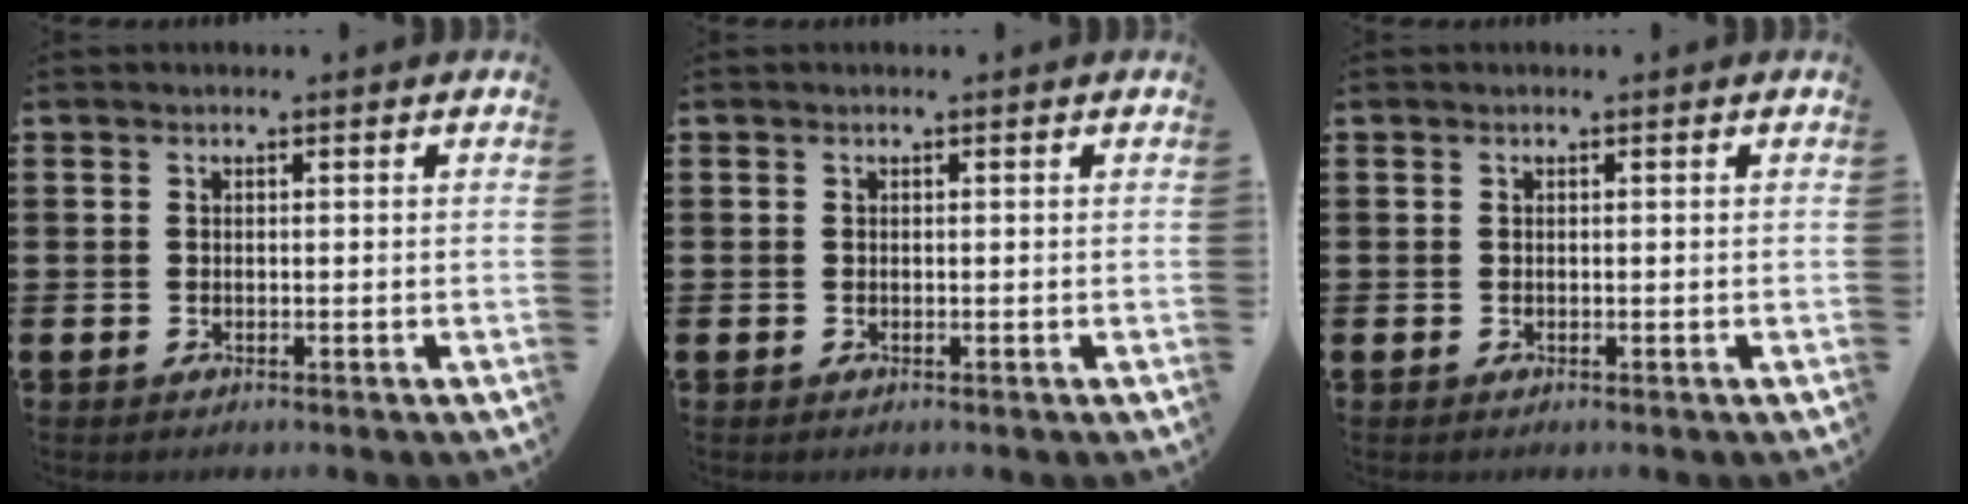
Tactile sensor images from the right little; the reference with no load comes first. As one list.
[{"total": 0.0}, {"total": 0.0}]